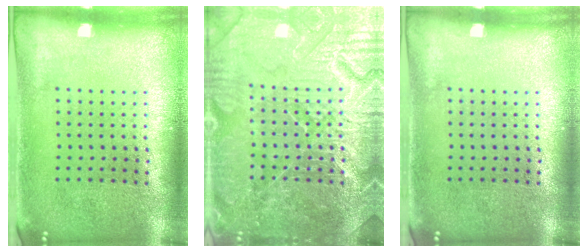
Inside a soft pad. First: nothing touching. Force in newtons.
{"total": 7.9, "press": 7.8, "slide": 1.0}
{"total": 0.0}